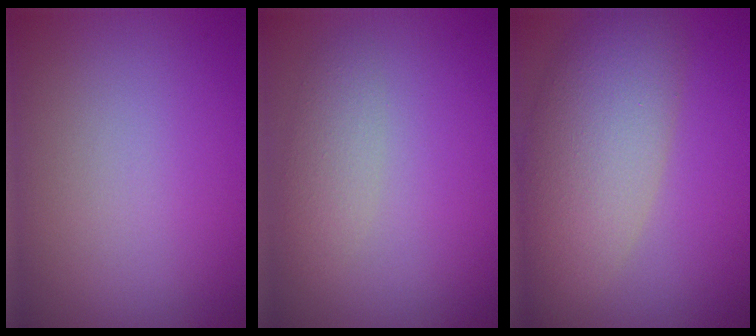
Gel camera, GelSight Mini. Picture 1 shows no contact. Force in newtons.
{"total": 2.1, "press": 2.0, "slide": 0.1}
{"total": 7.7, "press": 7.7, "slide": 0.5}